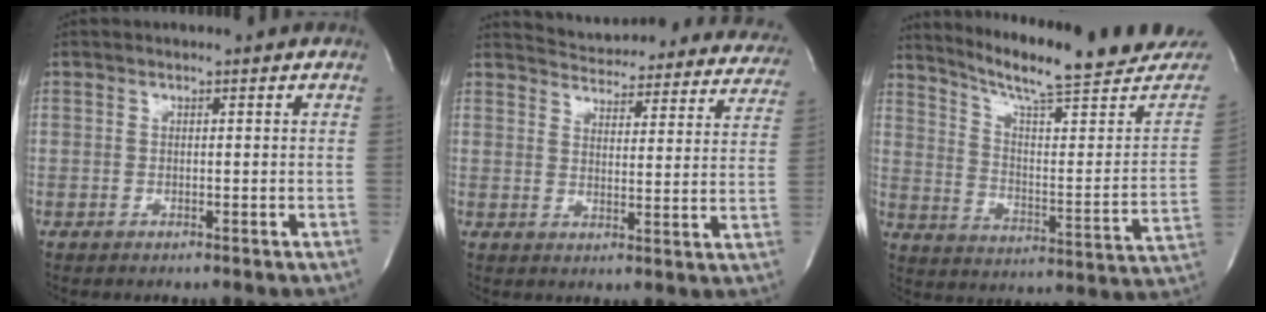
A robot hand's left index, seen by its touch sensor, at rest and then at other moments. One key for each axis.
{"total": 23.6, "fx": 22.3, "fy": 5.4, "fz": 5.5, "tx": -0.077, "ty": -0.062, "tz": 0.253}
{"total": 23.4, "fx": 20.7, "fy": 1.3, "fz": 10.7, "tx": -0.161, "ty": -0.073, "tz": 0.276}